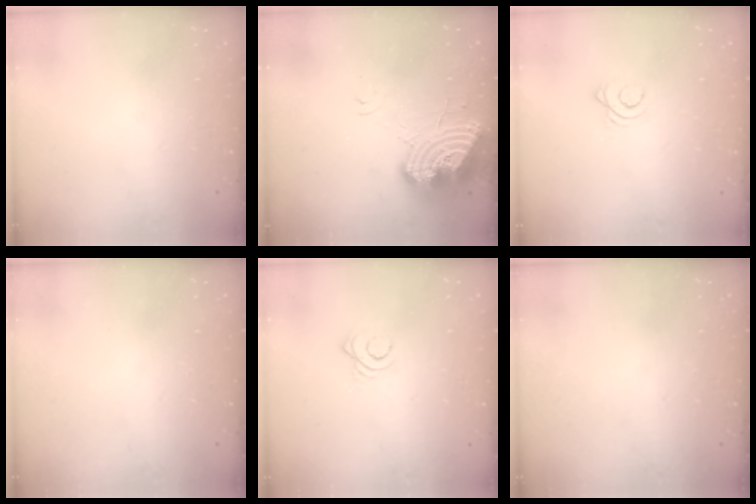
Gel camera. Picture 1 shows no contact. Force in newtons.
{"total": 15.1, "press": 15.0, "slide": 1.7}
{"total": 2.7, "press": 2.7, "slide": 0.3}
{"total": 0.0}
{"total": 3.4, "press": 3.4, "slide": 0.5}
{"total": 0.0}